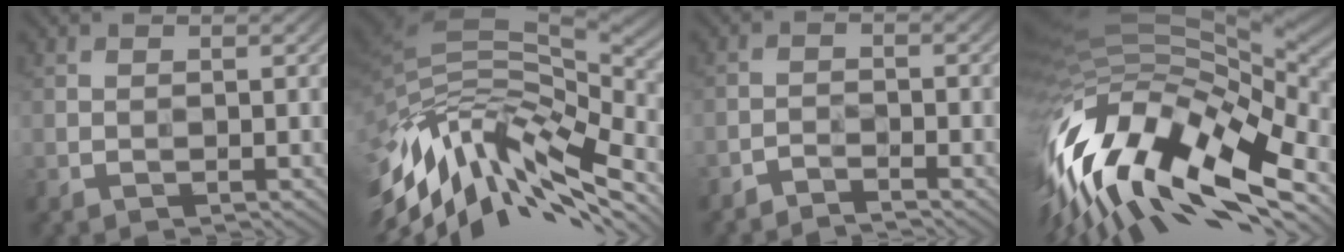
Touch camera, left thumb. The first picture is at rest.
{"total": 15.0, "force": [-9.0, 5.2, 10.8], "torque": [-0.232, 0.004, -0.170]}
{"total": 1.9, "force": [-1.8, -0.5, -0.3], "torque": [0.009, 0.003, -0.042]}
{"total": 17.0, "force": [-7.6, 6.9, 13.5], "torque": [-0.300, -0.028, -0.127]}